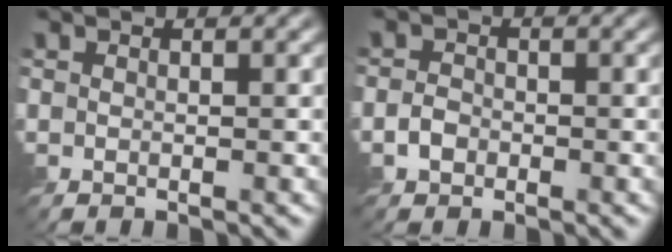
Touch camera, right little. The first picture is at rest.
{"total": 1.5, "force": [-0.6, 1.2, 0.6], "torque": [-0.009, 0.003, -0.015]}